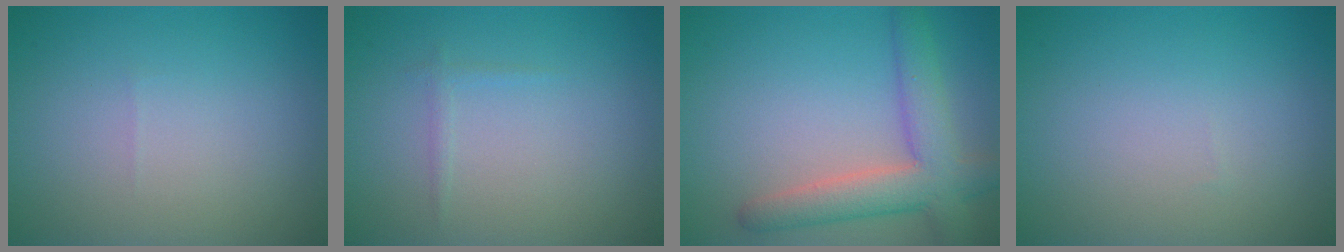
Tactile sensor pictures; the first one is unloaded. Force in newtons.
{"total": 0.6, "press": 0.6, "slide": 0.0}
{"total": 5.6, "press": 5.6, "slide": 0.4}
{"total": 0.0}